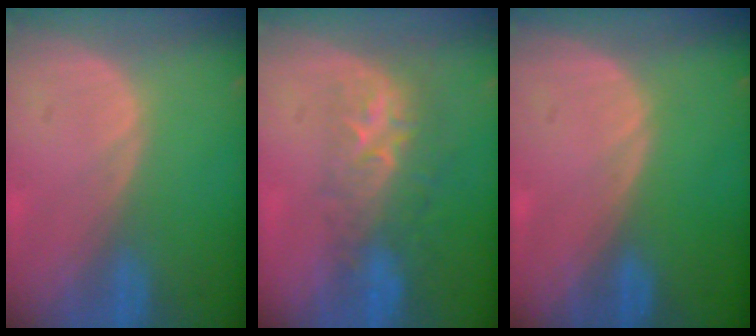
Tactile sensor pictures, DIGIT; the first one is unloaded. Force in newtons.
{"total": 8.8, "press": 7.1, "slide": 5.2}
{"total": 0.0}